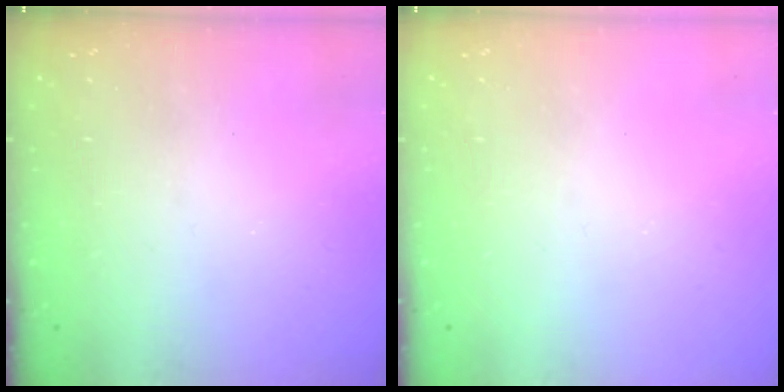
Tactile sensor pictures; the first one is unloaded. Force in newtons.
{"total": 0.0}